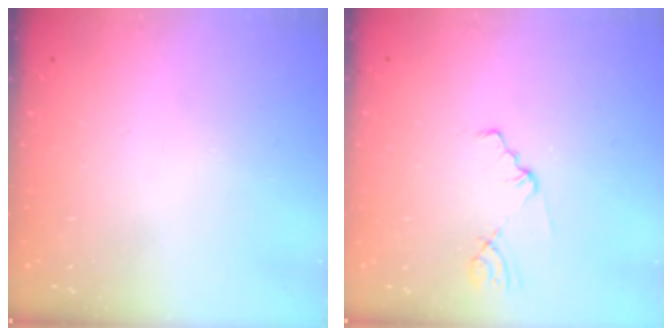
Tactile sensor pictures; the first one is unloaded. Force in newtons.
{"total": 1.1, "press": 1.1, "slide": 0.2}